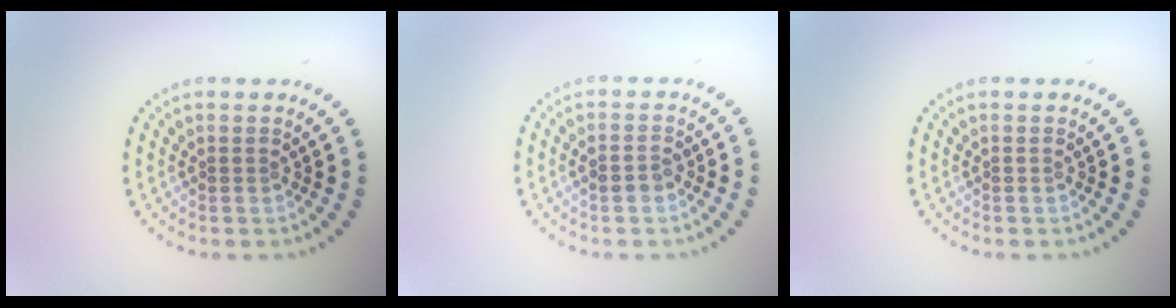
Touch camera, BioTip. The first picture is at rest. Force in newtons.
{"total": 1.5, "press": 1.5, "slide": 0.1}
{"total": 0.0}